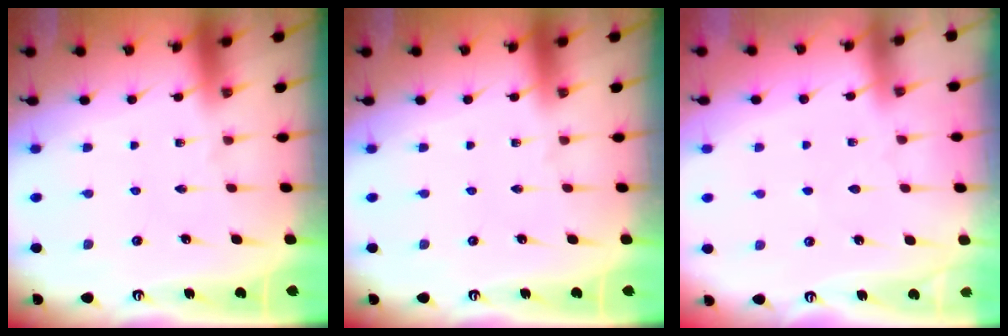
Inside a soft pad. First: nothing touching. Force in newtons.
{"total": 0.0}
{"total": 3.3, "press": 3.2, "slide": 0.3}